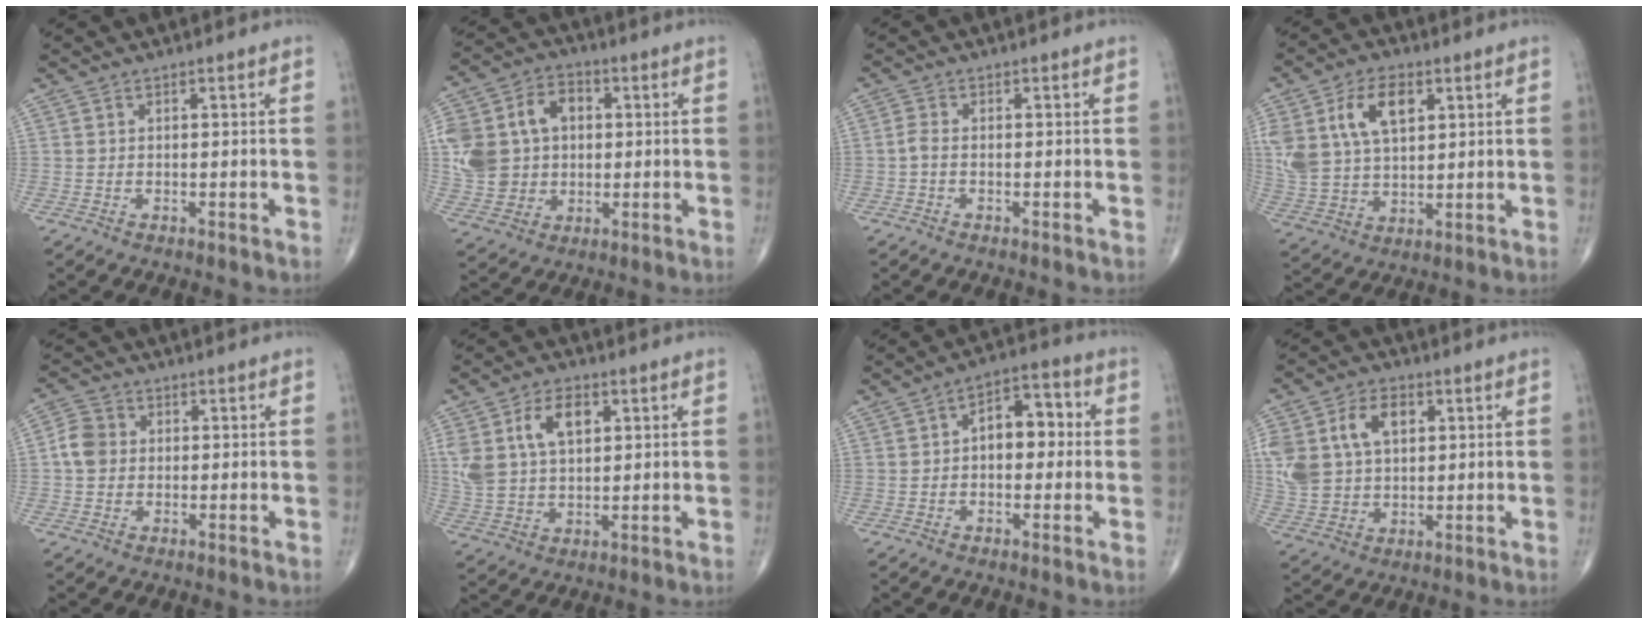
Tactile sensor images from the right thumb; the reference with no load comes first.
{"total": 16.5, "force": [2.2, 13.0, 9.9], "torque": [-0.186, 0.023, 0.047]}
{"total": 1.6, "force": [-0.5, 0.7, 1.3], "torque": [-0.030, 0.001, -0.014]}
{"total": 15.2, "force": [5.6, 9.1, 10.9], "torque": [-0.209, -0.008, 0.114]}
{"total": 5.0, "force": [0.1, 4.3, 2.6], "torque": [-0.043, 0.011, -0.007]}
{"total": 12.1, "force": [4.1, 7.3, 8.7], "torque": [-0.160, 0.000, 0.084]}
{"total": 8.7, "force": [0.5, 5.3, 6.9], "torque": [-0.073, 0.030, -0.001]}
{"total": 16.1, "force": [4.3, 11.2, 10.8], "torque": [-0.224, 0.006, 0.087]}